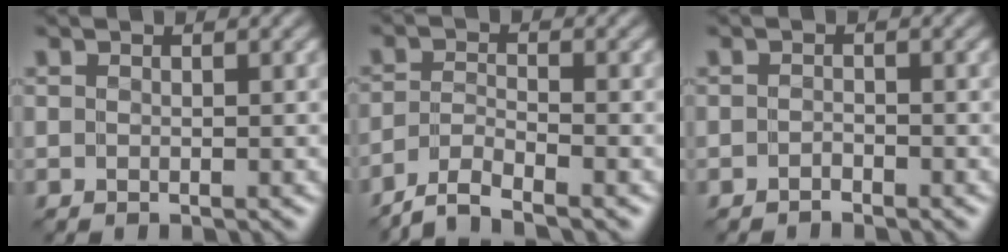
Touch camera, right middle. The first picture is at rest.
{"total": 3.3, "force": [-3.0, 0.4, 1.4], "torque": [-0.028, -0.001, -0.069]}
{"total": 0.8, "force": [-0.7, 0.2, 0.0], "torque": [0.001, 0.003, -0.015]}